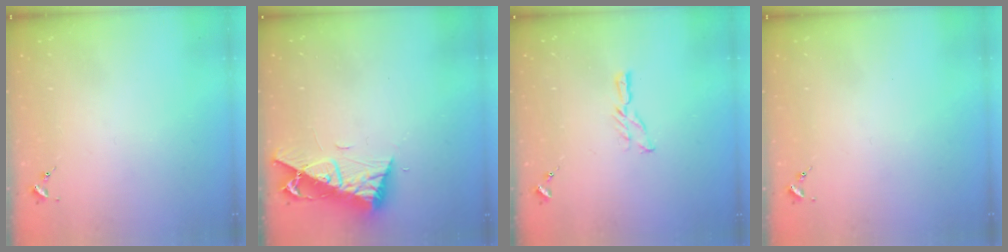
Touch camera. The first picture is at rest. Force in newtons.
{"total": 9.3, "press": 9.2, "slide": 1.1}
{"total": 6.2, "press": 6.2, "slide": 0.5}
{"total": 0.0}